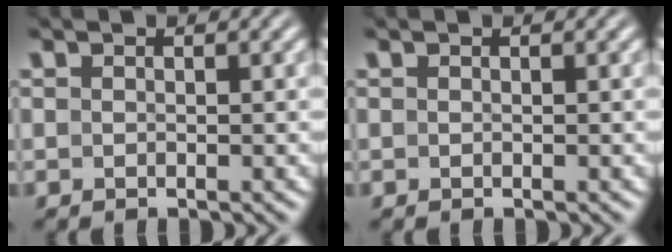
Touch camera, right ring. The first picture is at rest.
{"total": 0.0}